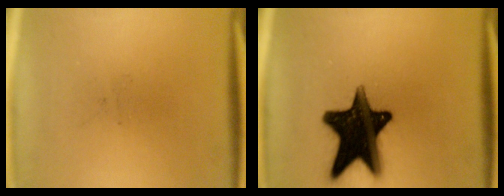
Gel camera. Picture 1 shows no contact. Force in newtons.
{"total": 18.4}